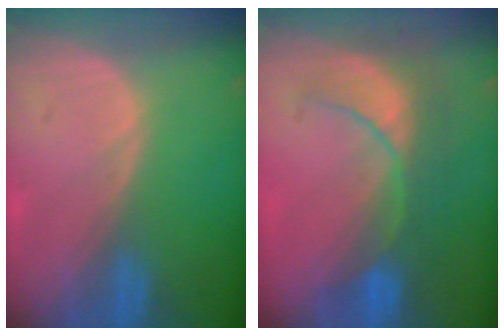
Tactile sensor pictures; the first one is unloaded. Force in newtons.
{"total": 8.4, "press": 7.9, "slide": 2.6}